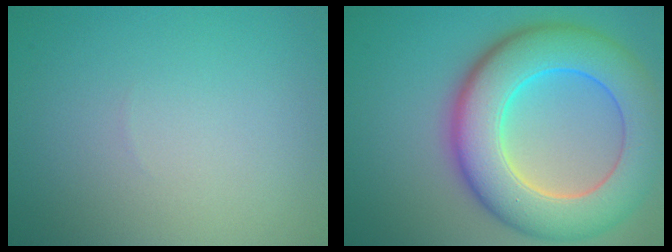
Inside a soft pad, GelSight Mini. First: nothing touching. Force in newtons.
{"total": 11.3, "press": 11.3, "slide": 0.3}